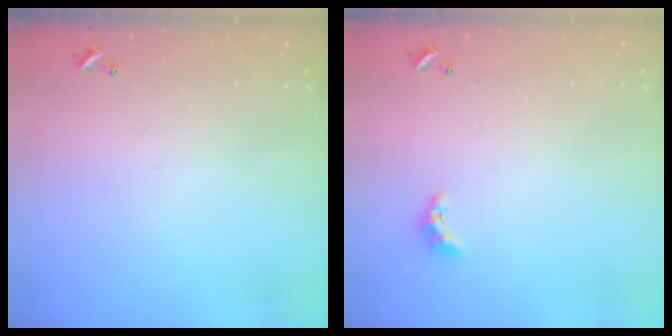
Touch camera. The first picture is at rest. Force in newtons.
{"total": 2.7, "press": 2.7, "slide": 0.6}